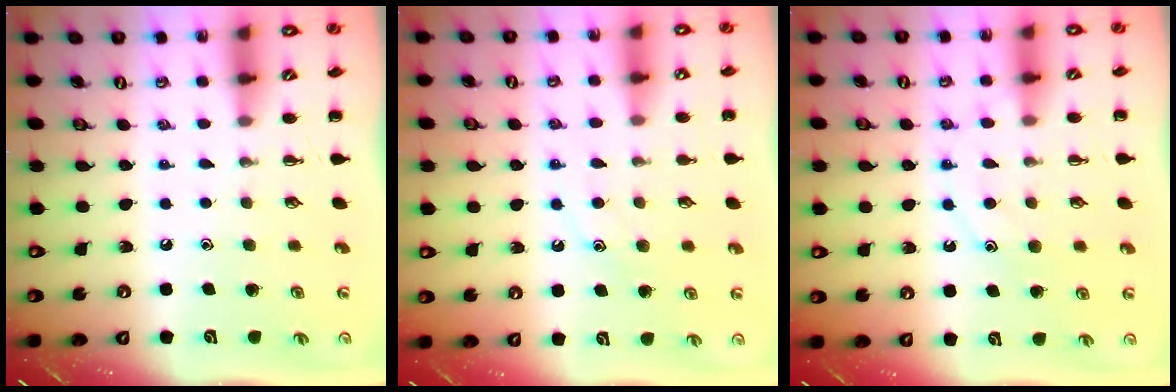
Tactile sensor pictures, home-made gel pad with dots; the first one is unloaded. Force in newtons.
{"total": 10.2, "press": 10.1, "slide": 1.2}
{"total": 11.1, "press": 11.1, "slide": 0.5}